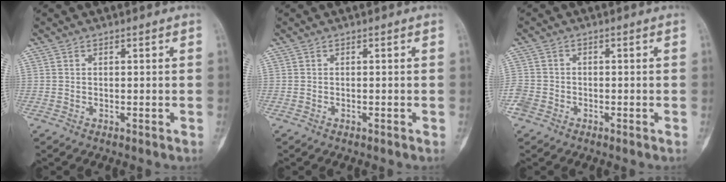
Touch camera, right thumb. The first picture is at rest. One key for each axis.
{"total": 0.0}
{"total": 3.9, "fx": -2.0, "fy": 3.1, "fz": 1.2, "tx": -0.019, "ty": 0.014, "tz": -0.041}